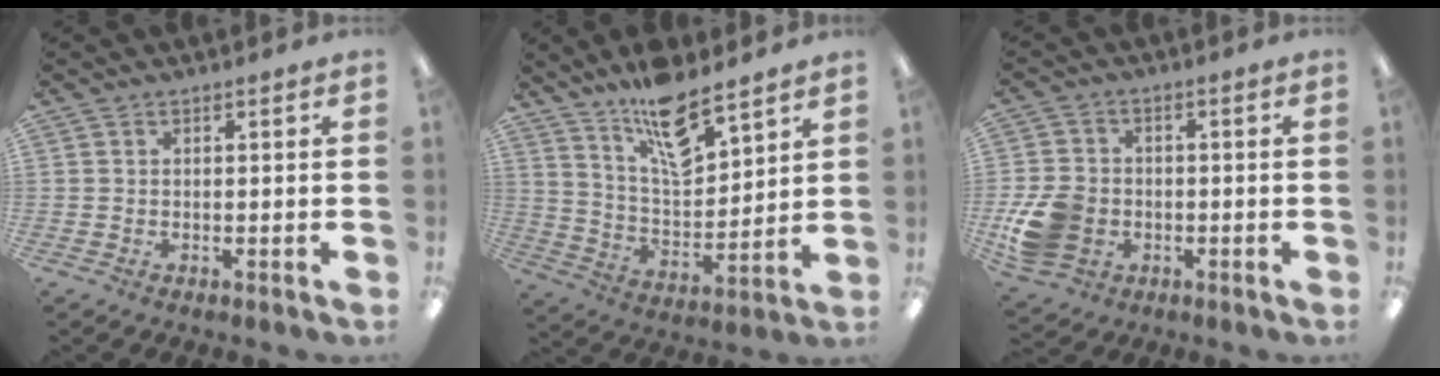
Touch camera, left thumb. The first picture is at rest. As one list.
[{"total": 14.9, "force": [11.2, 5.3, 8.3], "torque": [-0.135, -0.067, 0.193]}, {"total": 10.3, "force": [-2.8, 8.2, 5.6], "torque": [-0.120, 0.020, -0.046]}]